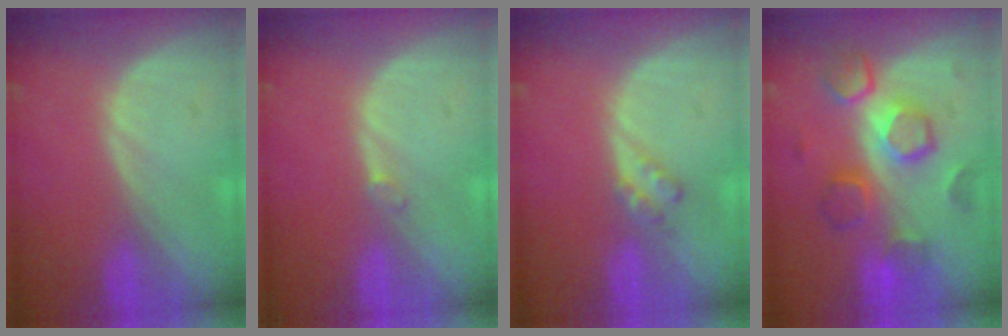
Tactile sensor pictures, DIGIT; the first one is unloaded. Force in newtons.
{"total": 0.7, "press": 0.7, "slide": 0.2}
{"total": 2.3, "press": 2.2, "slide": 0.3}
{"total": 8.5, "press": 8.5, "slide": 0.2}